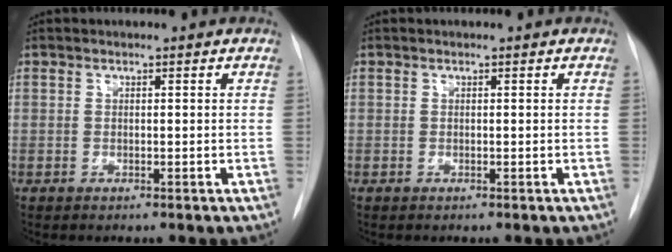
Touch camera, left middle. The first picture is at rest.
{"total": 0.0}